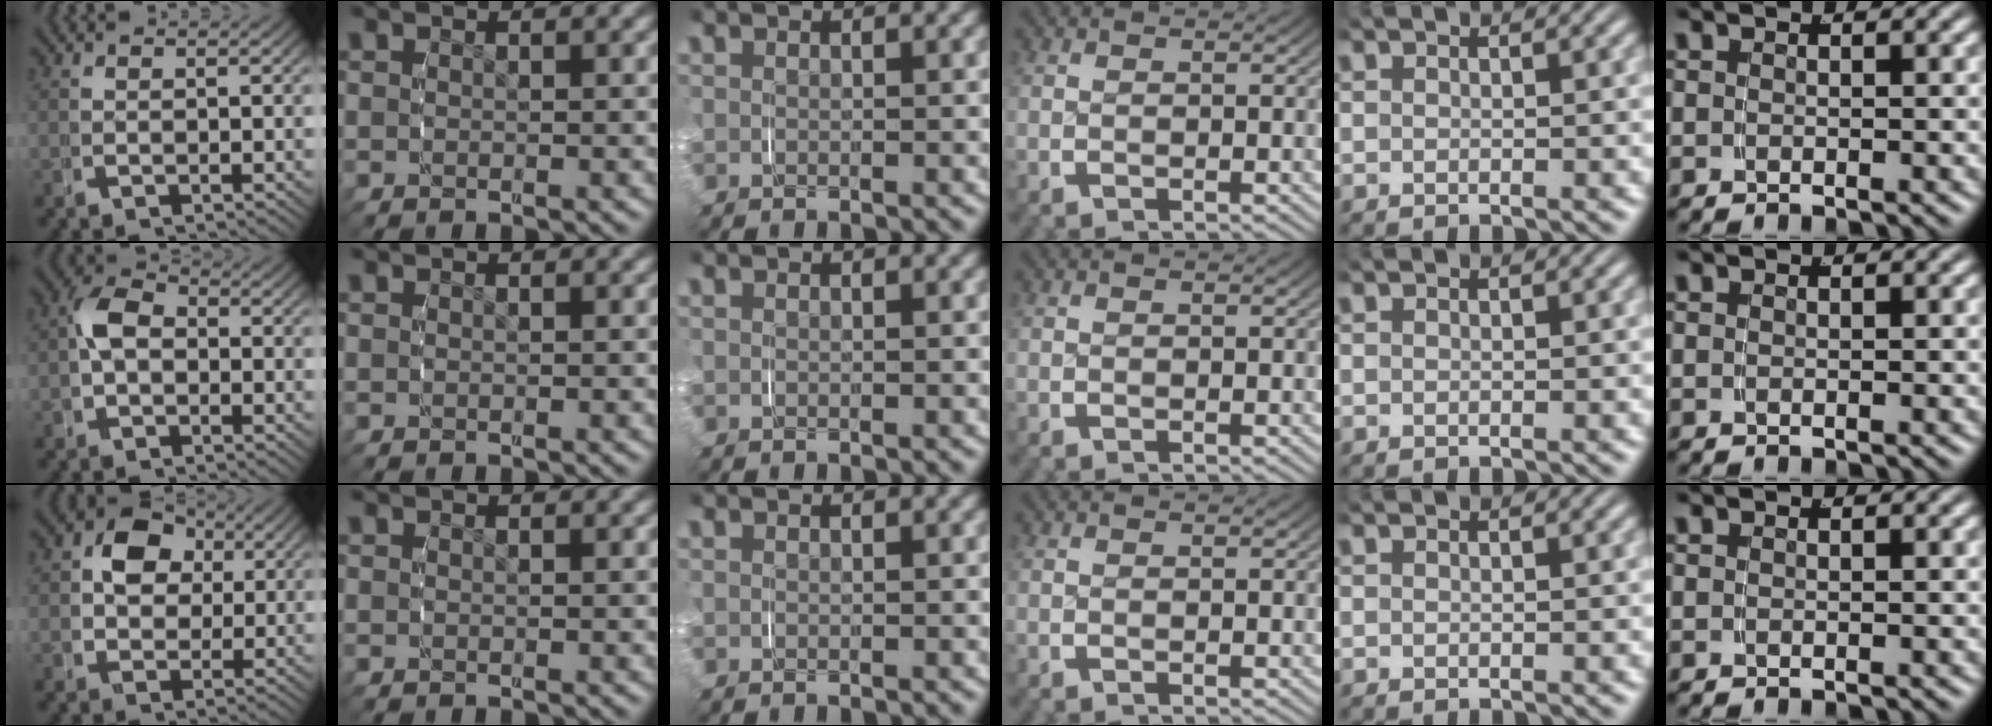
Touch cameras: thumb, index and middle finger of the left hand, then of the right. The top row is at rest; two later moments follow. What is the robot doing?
{"motion": "grasp_and_lifting", "object": "string"}